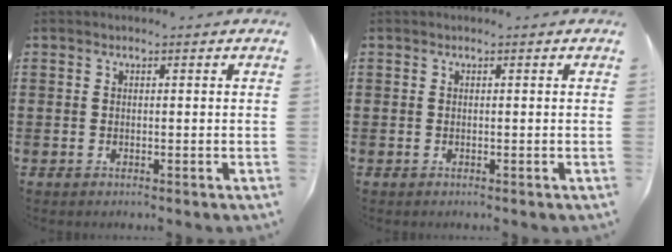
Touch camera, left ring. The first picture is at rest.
{"total": 0.0}